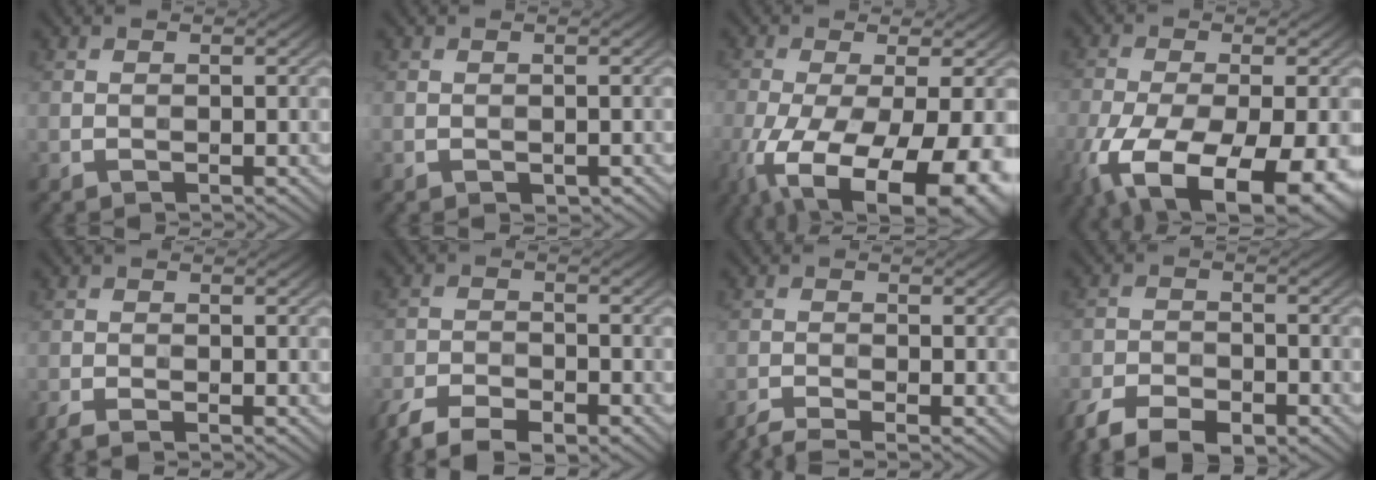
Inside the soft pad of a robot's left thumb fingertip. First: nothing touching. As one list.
[{"total": 0.7, "force": [-0.3, 0.4, 0.5], "torque": [-0.008, -0.002, -0.004]}, {"total": 16.2, "force": [-6.9, 6.3, 13.2], "torque": [-0.260, -0.044, -0.087]}, {"total": 17.6, "force": [-9.4, 7.8, 12.7], "torque": [-0.264, -0.077, -0.129]}, {"total": 2.0, "force": [-1.6, 0.2, 1.1], "torque": [-0.023, -0.005, -0.036]}, {"total": 7.5, "force": [-5.6, 2.8, 4.0], "torque": [-0.074, -0.011, -0.110]}, {"total": 2.7, "force": [-2.3, 0.2, 1.5], "torque": [-0.023, -0.006, -0.053]}, {"total": 8.1, "force": [-5.9, 3.4, 4.4], "torque": [-0.080, -0.013, -0.114]}]